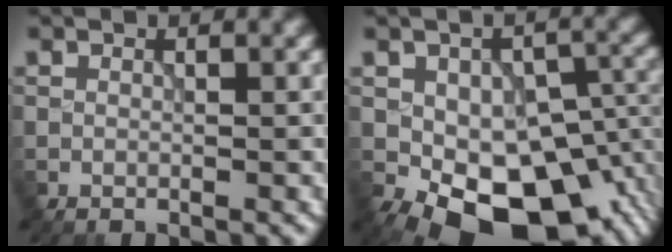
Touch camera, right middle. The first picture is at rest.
{"total": 13.9, "force": [-4.6, 8.2, 10.3], "torque": [-0.146, -0.023, -0.054]}